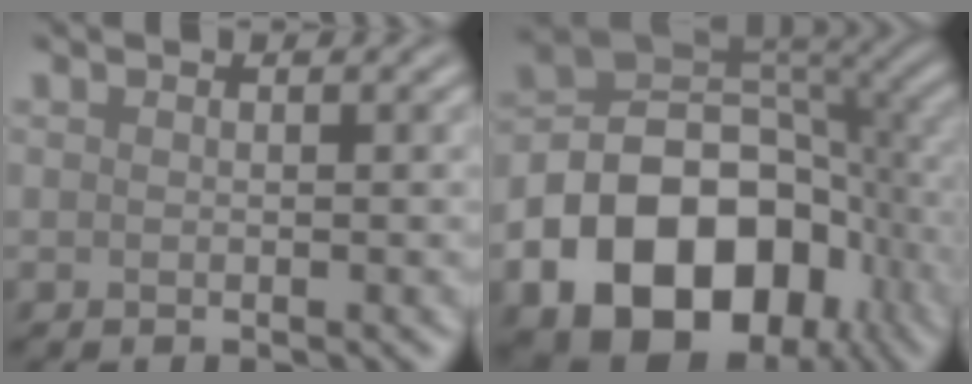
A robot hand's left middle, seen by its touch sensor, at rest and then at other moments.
{"total": 16.2, "force": [-6.8, 11.2, 9.5], "torque": [-0.163, -0.014, -0.116]}